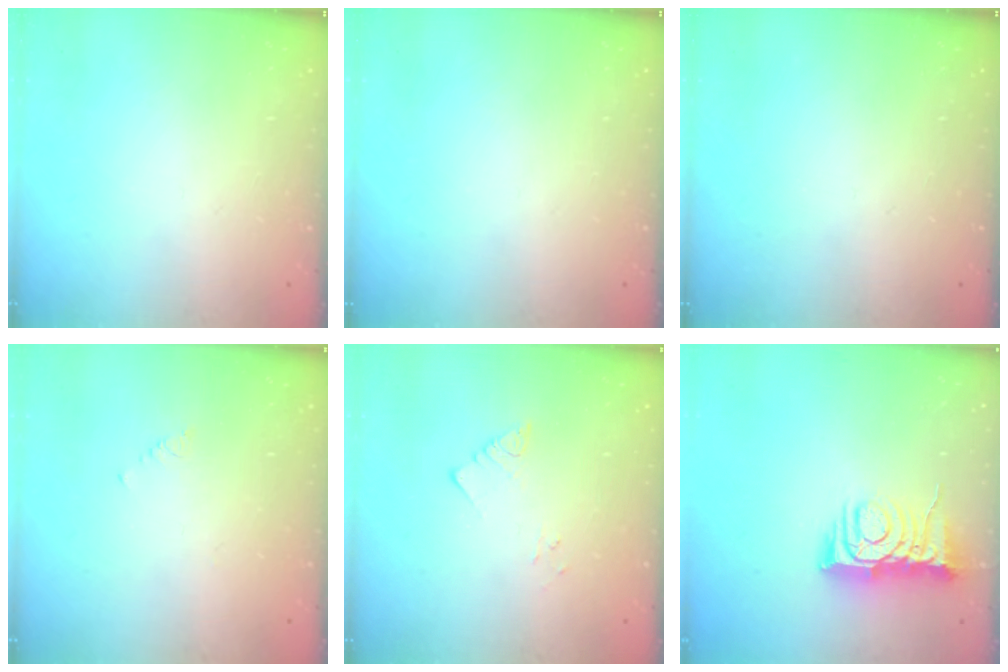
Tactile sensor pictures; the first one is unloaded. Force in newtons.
{"total": 0.0}
{"total": 0.0}
{"total": 0.7, "press": 0.6, "slide": 0.2}
{"total": 2.9, "press": 2.9, "slide": 0.4}
{"total": 8.8, "press": 8.8, "slide": 0.4}